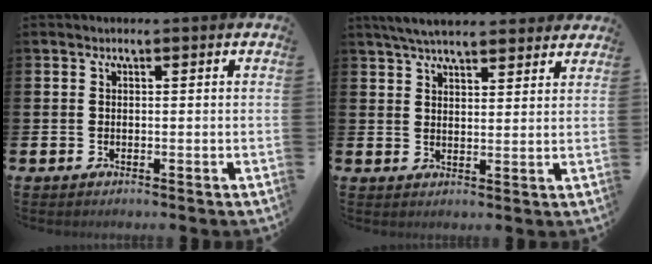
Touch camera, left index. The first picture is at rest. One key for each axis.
{"total": 5.4, "fx": 5.1, "fy": 1.0, "fz": 1.6, "tx": -0.043, "ty": -0.014, "tz": 0.093}